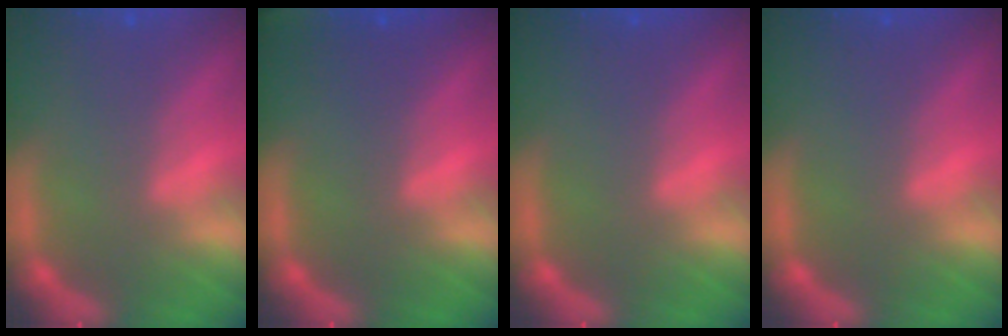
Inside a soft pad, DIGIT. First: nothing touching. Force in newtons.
{"total": 1.9}
{"total": 0.0}
{"total": 0.0}